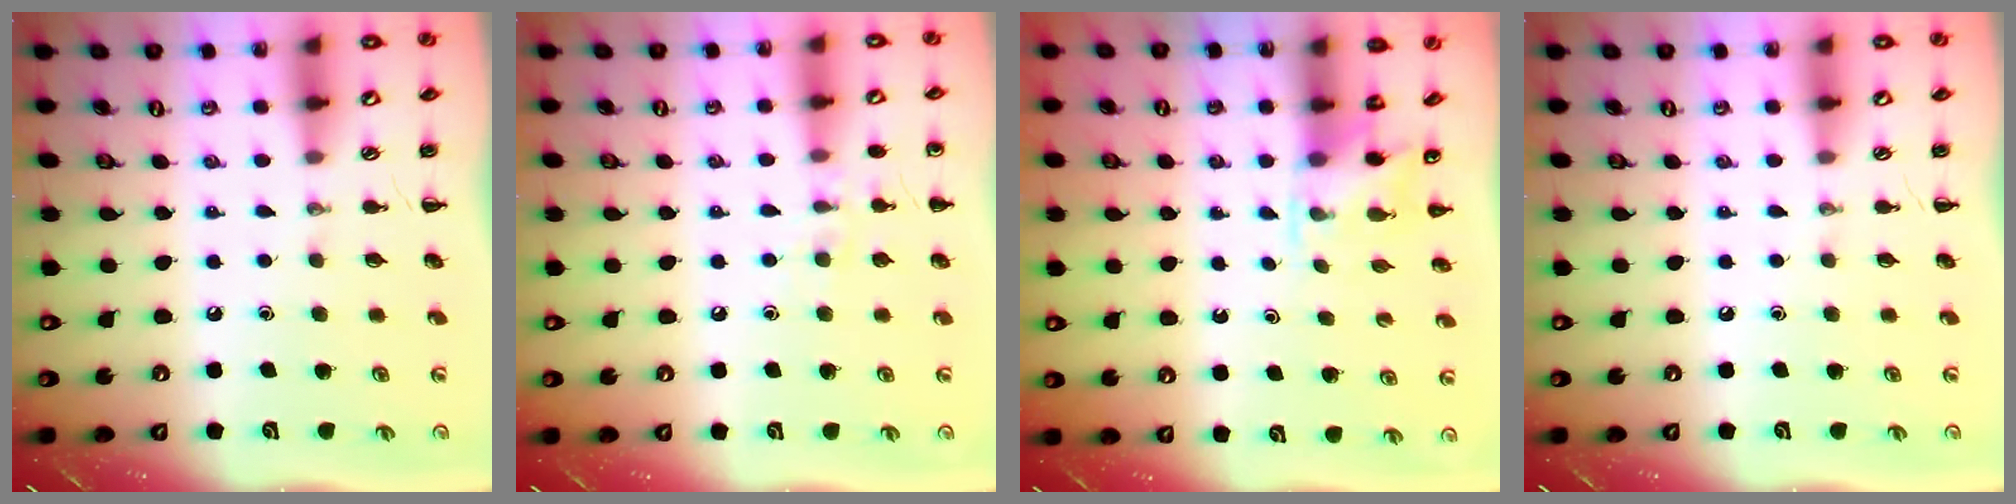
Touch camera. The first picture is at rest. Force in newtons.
{"total": 7.7, "press": 7.4, "slide": 2.0}
{"total": 3.2, "press": 3.1, "slide": 0.7}
{"total": 0.0}